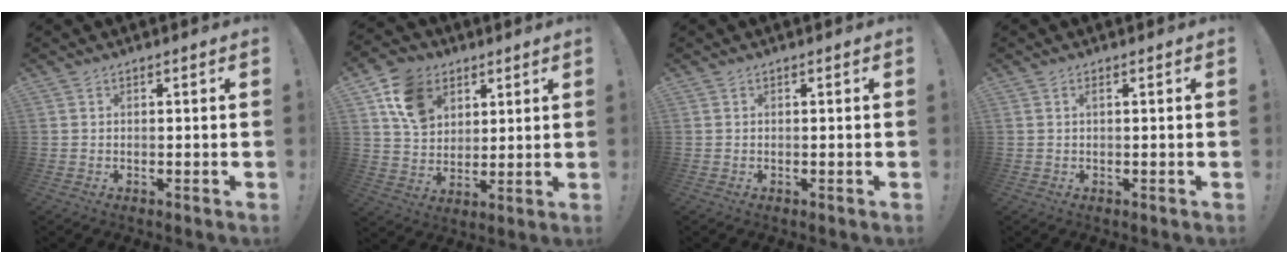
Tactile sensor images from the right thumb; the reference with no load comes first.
{"total": 13.5, "force": [6.5, 10.2, 6.1], "torque": [-0.105, -0.017, 0.132]}
{"total": 0.0}
{"total": 1.0, "force": [0.2, 0.1, 1.0], "torque": [-0.028, 0.005, 0.004]}